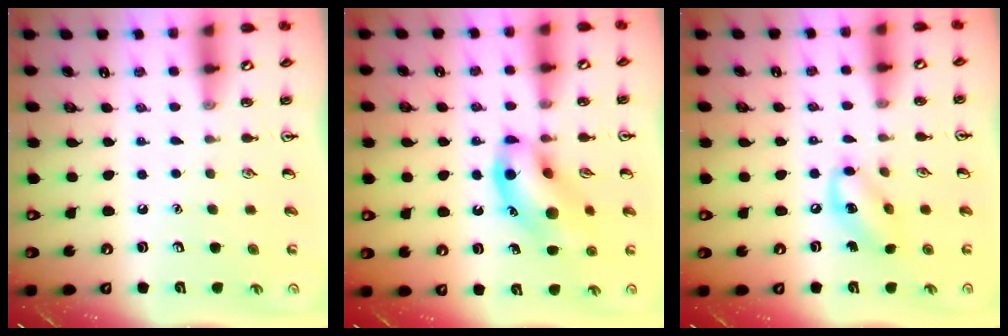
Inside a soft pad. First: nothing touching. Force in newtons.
{"total": 13.6, "press": 13.5, "slide": 1.5}
{"total": 8.2, "press": 8.0, "slide": 1.4}